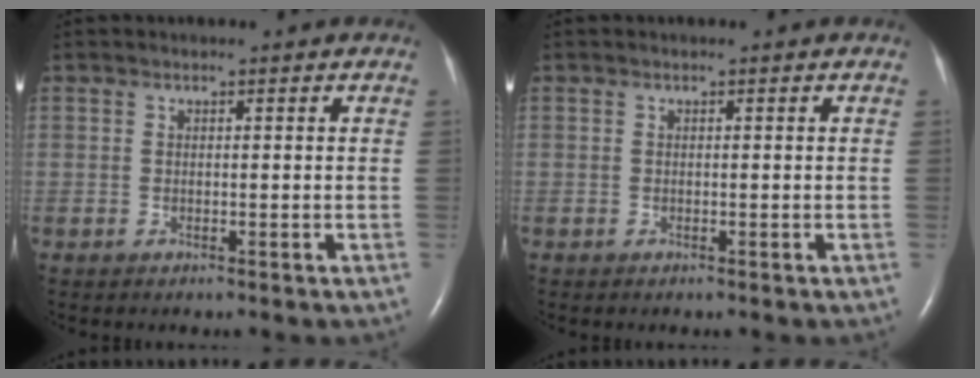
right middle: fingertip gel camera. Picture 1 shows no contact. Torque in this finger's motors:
{"motor_torque": [0.12, 0.02, -0.03, 0.01]}